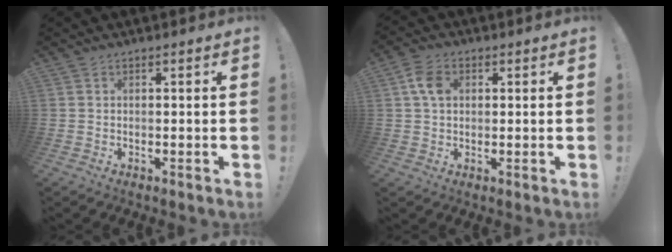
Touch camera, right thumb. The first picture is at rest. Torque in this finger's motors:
{"motor_torque": [-0.04, 0.08, 0.54, -0.32, -0.03]}